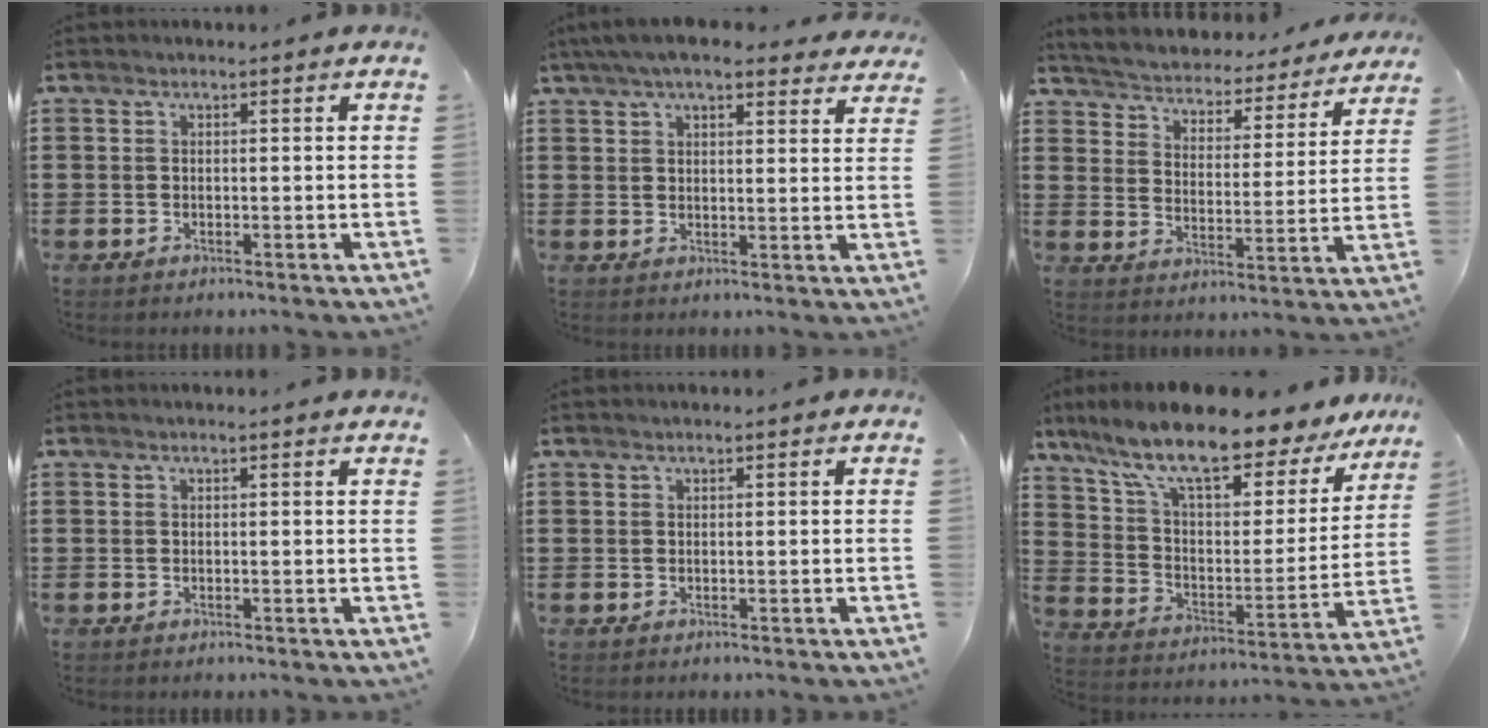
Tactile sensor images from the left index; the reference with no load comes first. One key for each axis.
{"total": 5.2, "fx": 4.1, "fy": 1.3, "fz": 2.8, "tx": -0.065, "ty": 0.000, "tz": 0.076}
{"total": 3.3, "fx": 3.3, "fy": 0.2, "fz": -0.1, "tx": -0.022, "ty": -0.033, "tz": 0.047}
{"total": 0.0}
{"total": 0.0}
{"total": 13.0, "fx": 10.5, "fy": 2.4, "fz": 7.3, "tx": -0.175, "ty": -0.061, "tz": 0.178}